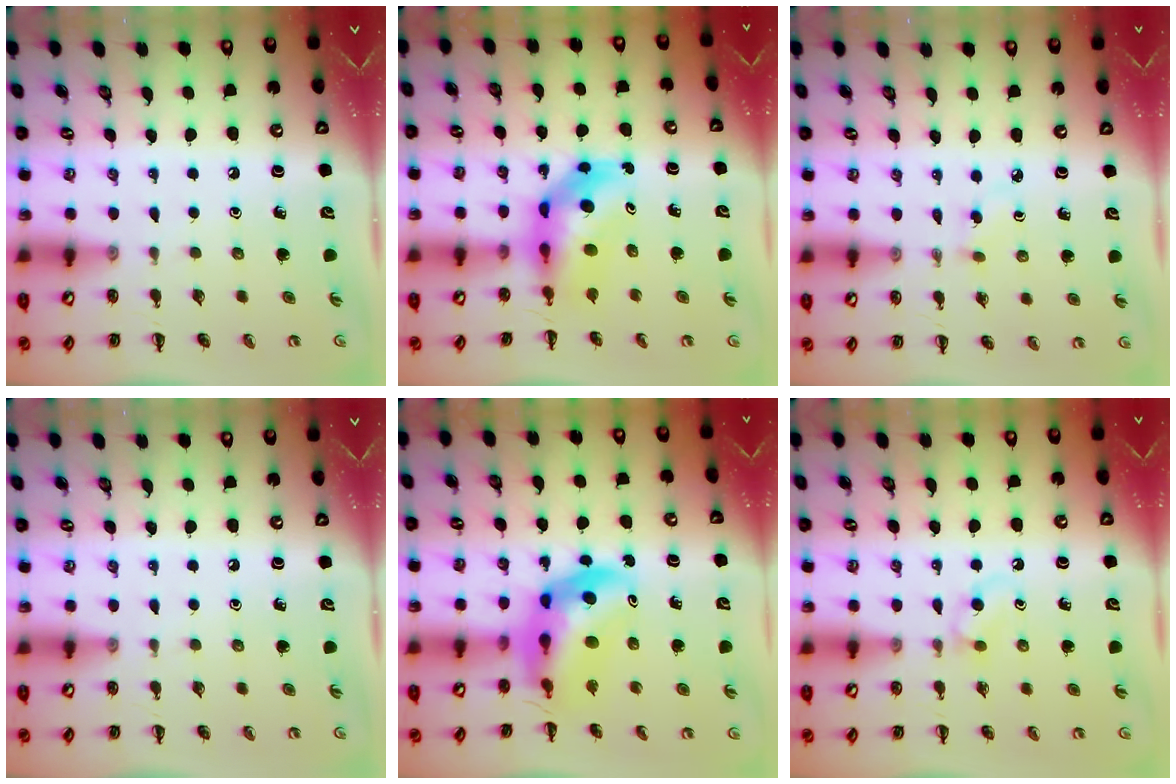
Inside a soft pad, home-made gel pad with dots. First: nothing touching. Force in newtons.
{"total": 6.5, "press": 6.2, "slide": 1.9}
{"total": 3.0, "press": 2.8, "slide": 1.1}
{"total": 0.0}
{"total": 9.0, "press": 8.6, "slide": 2.8}
{"total": 3.7, "press": 3.4, "slide": 1.6}